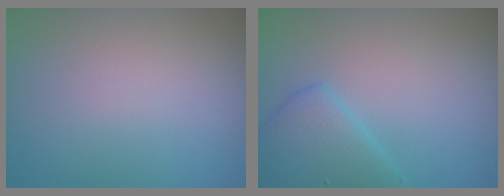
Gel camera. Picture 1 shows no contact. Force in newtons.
{"total": 3.7, "press": 3.7, "slide": 0.2}